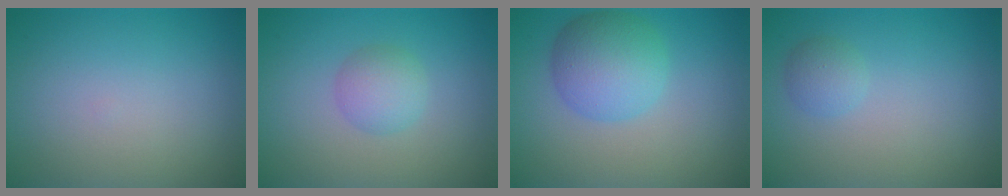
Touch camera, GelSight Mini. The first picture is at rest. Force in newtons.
{"total": 2.4, "press": 2.4, "slide": 0.1}
{"total": 5.2, "press": 5.2, "slide": 0.1}
{"total": 1.4, "press": 1.4, "slide": 0.1}